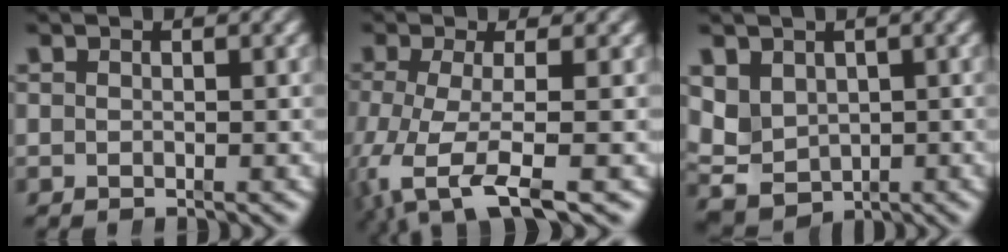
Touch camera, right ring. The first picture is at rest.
{"total": 8.5, "force": [-5.0, 4.3, 5.3], "torque": [-0.136, -0.053, -0.062]}
{"total": 6.1, "force": [-0.2, 5.3, 3.0], "torque": [-0.093, -0.038, 0.015]}